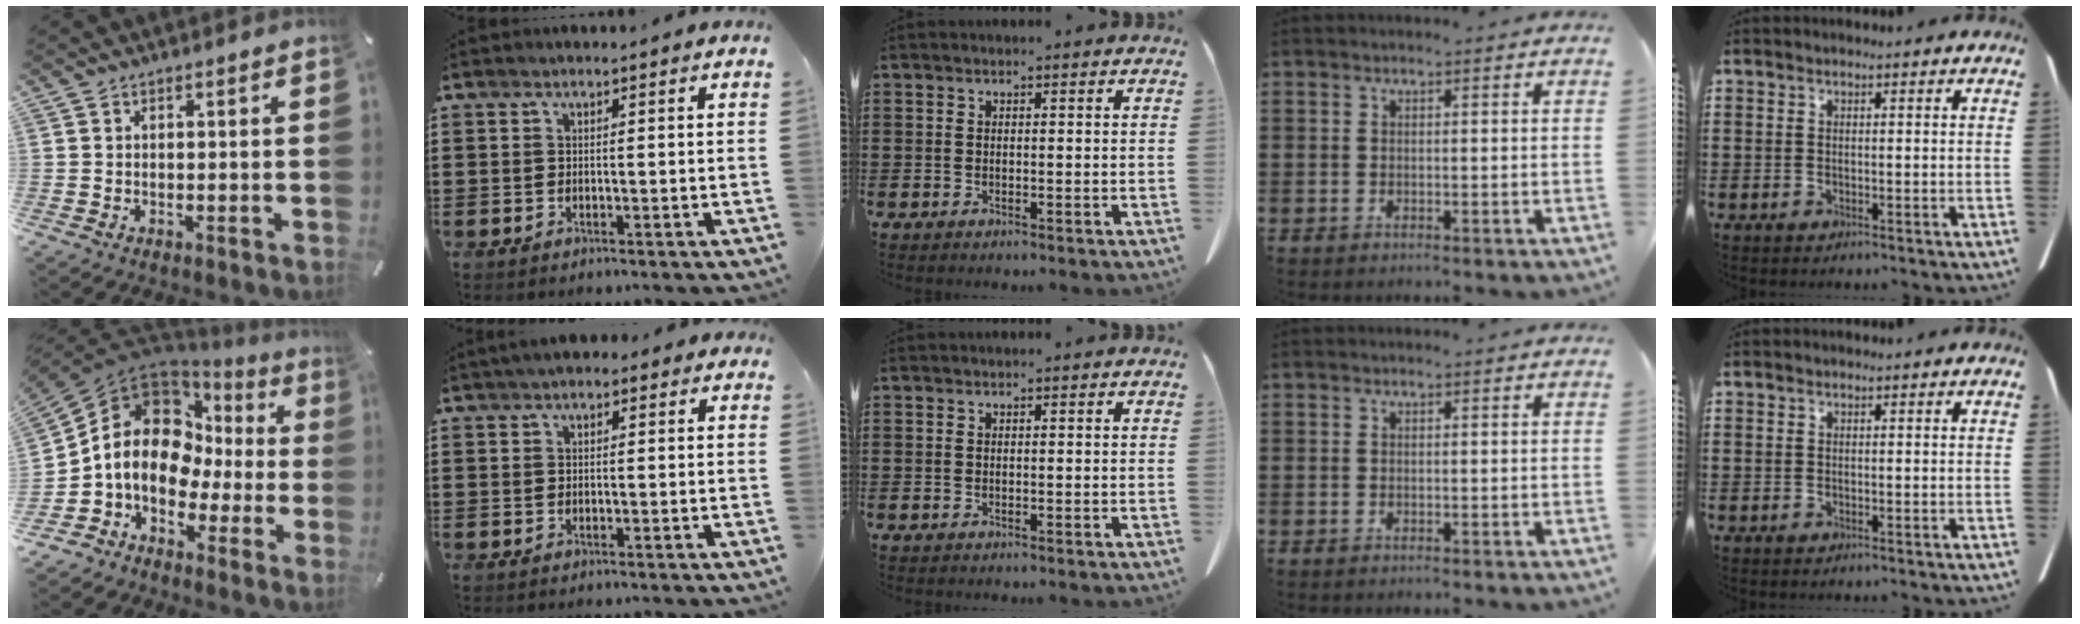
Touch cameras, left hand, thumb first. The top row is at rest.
{"thumb": {"total": 13.7, "force": [1.2, 11.3, 7.6], "torque": [-0.154, -0.020, 0.016]}, "index": {"total": 1.8, "force": [1.0, 1.0, 1.1], "torque": [-0.025, 0.008, 0.017]}}